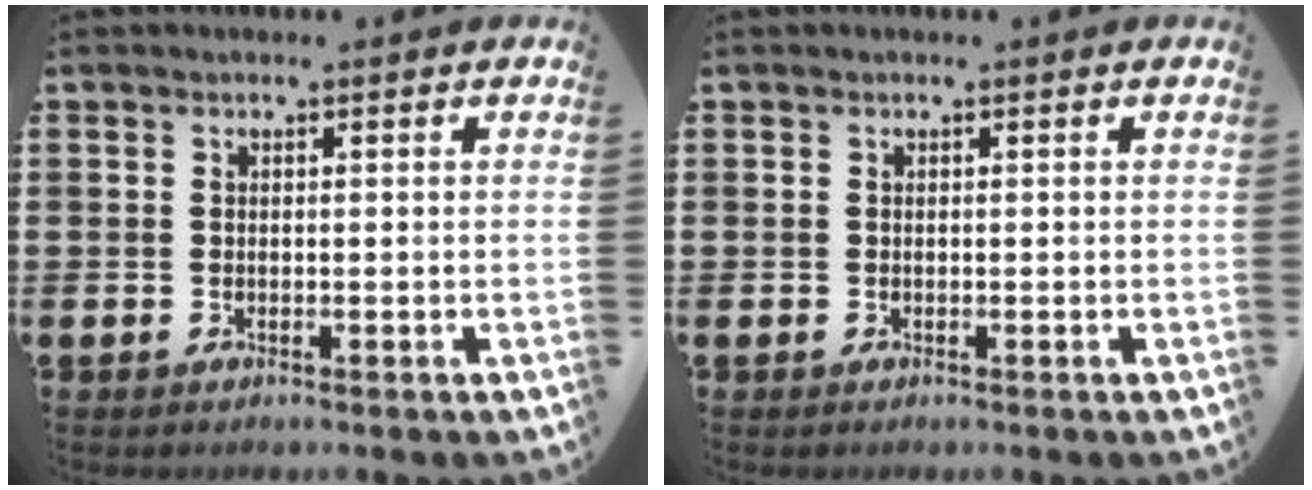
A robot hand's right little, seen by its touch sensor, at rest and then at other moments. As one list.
[{"total": 0.0}]